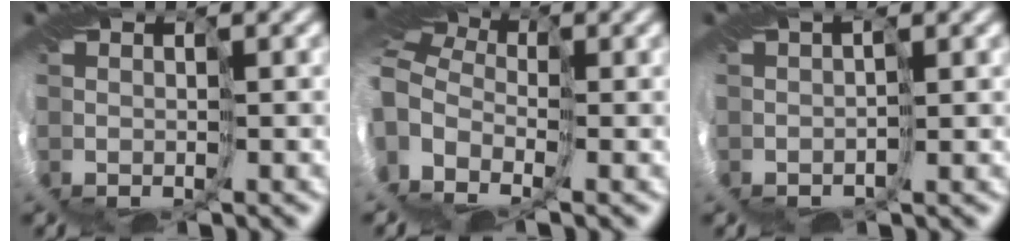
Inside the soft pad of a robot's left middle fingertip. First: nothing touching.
{"total": 9.6, "force": [1.5, 6.7, 6.8], "torque": [-0.154, 0.012, 0.015]}
{"total": 1.1, "force": [0.4, 0.8, 0.8], "torque": [-0.010, 0.010, 0.006]}